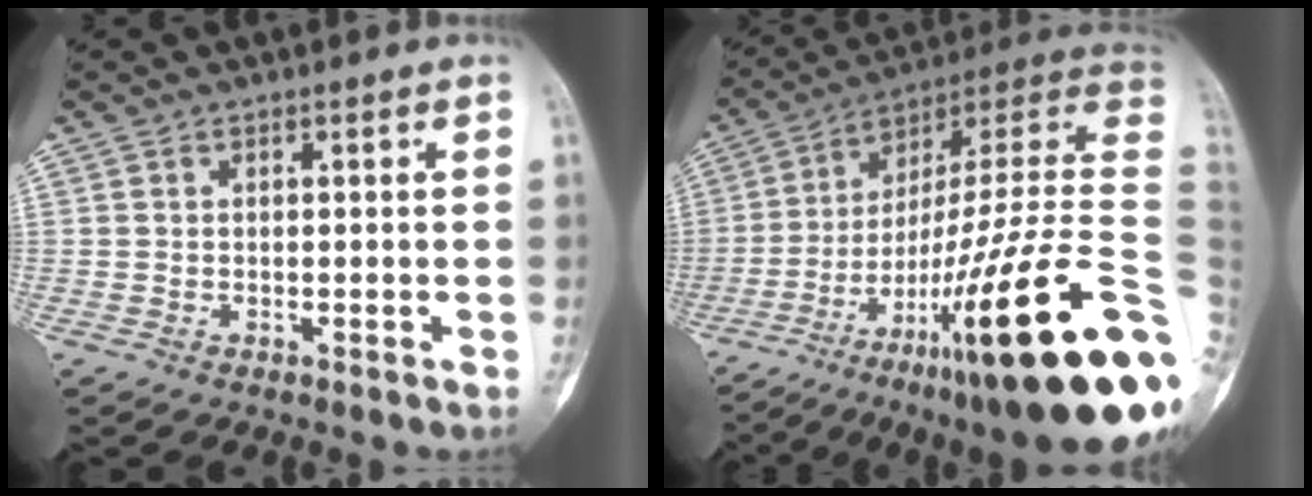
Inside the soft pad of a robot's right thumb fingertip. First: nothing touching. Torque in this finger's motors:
{"motor_torque": [4.33, 0.68, 1.34, -1.43, 0.77]}